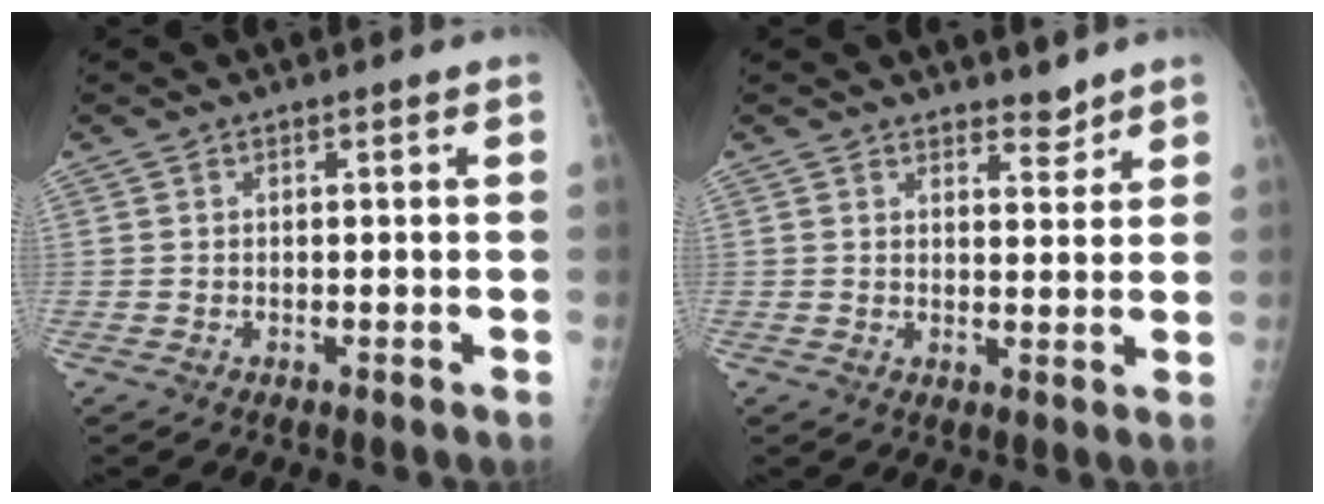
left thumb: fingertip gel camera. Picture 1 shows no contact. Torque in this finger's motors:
{"motor_torque": [0.16, 0.27, -0.28, -0.05, 0.02]}